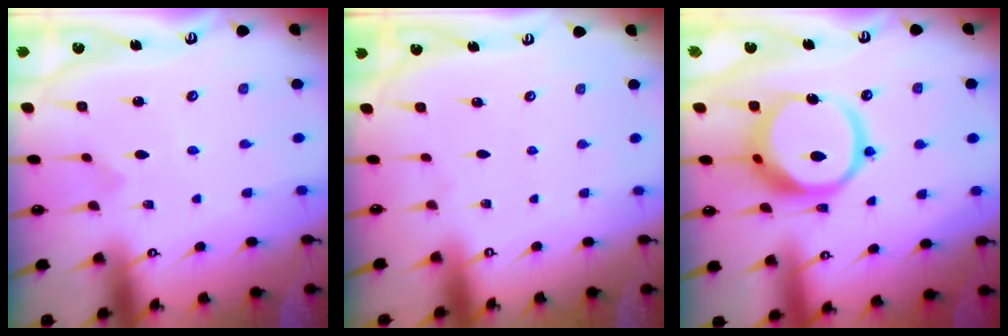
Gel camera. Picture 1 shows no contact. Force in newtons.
{"total": 0.0}
{"total": 13.6, "press": 13.5, "slide": 1.6}